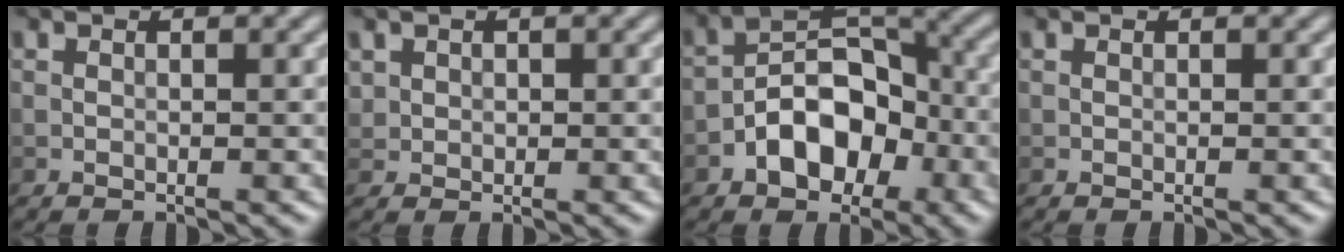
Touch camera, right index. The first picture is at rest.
{"total": 1.0, "force": [0.5, 0.9, 0.0], "torque": [0.001, -0.004, 0.014]}
{"total": 7.2, "force": [-2.8, 4.4, 4.9], "torque": [-0.064, 0.013, -0.053]}
{"total": 0.0}